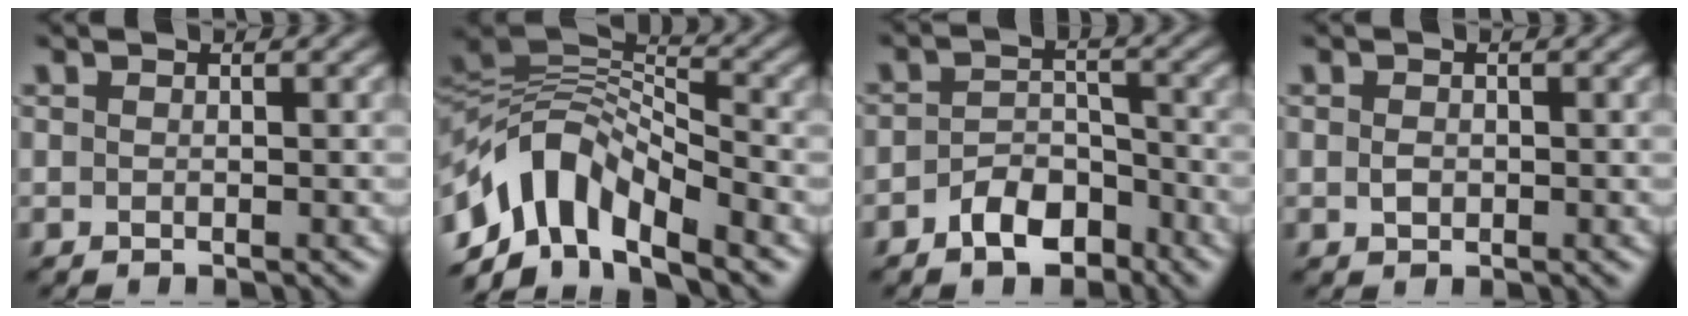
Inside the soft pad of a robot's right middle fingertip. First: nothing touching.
{"total": 8.9, "force": [-5.2, 4.2, 5.9], "torque": [-0.092, 0.013, -0.108]}
{"total": 4.0, "force": [-2.5, 2.3, 2.1], "torque": [-0.033, 0.006, -0.046]}
{"total": 0.9, "force": [0.0, 0.7, 0.6], "torque": [-0.014, -0.002, -0.003]}